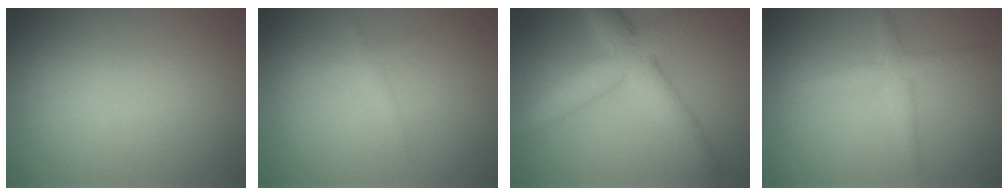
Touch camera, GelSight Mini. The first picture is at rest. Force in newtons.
{"total": 0.9, "press": 0.9, "slide": 0.1}
{"total": 6.9, "press": 6.9, "slide": 0.1}
{"total": 2.2, "press": 2.2, "slide": 0.2}